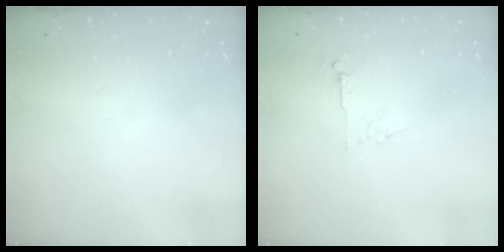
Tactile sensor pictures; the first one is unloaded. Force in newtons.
{"total": 5.0, "press": 4.9, "slide": 0.4}